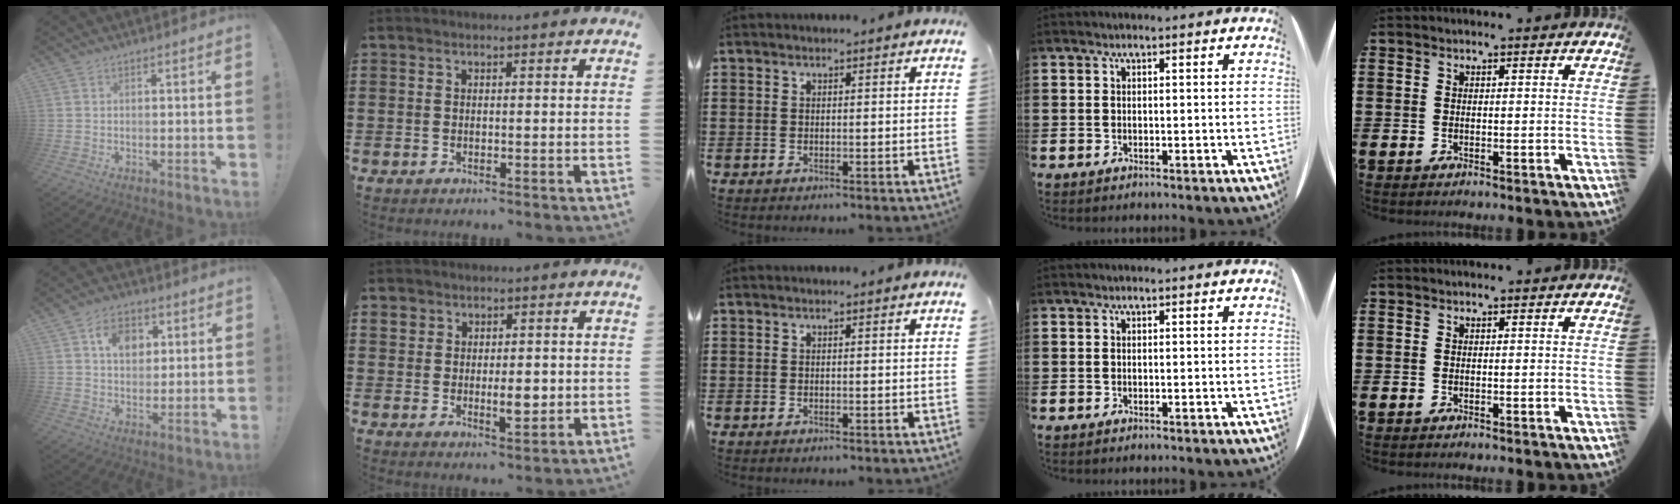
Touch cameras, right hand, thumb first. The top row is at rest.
{"thumb": {"total": 9.0, "force": [3.6, 6.8, 4.8], "torque": [-0.063, -0.007, 0.065]}, "index": {"total": 4.5, "force": [0.4, 3.0, 3.3], "torque": [-0.055, 0.005, 0.002]}}